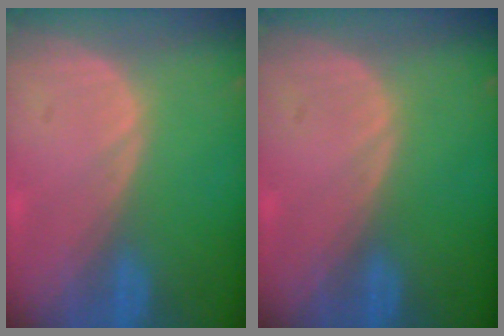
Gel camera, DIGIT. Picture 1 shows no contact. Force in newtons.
{"total": 0.0}